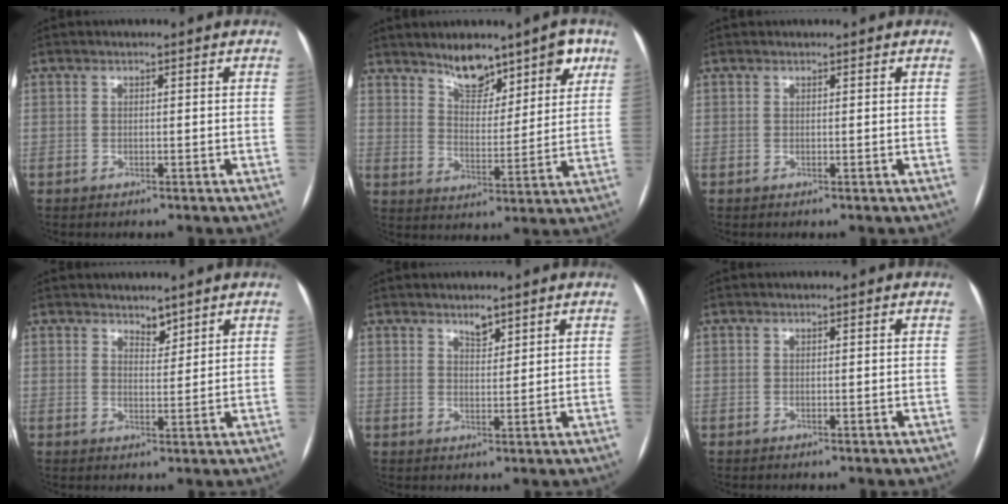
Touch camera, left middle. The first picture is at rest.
{"total": 10.3, "force": [7.3, 4.3, 5.8], "torque": [-0.067, 0.004, 0.119]}
{"total": 0.0}
{"total": 2.3, "force": [2.0, 0.9, 0.5], "torque": [-0.003, -0.003, 0.034]}
{"total": 2.2, "force": [1.8, 0.8, 1.0], "torque": [-0.018, -0.003, 0.033]}
{"total": 0.0}